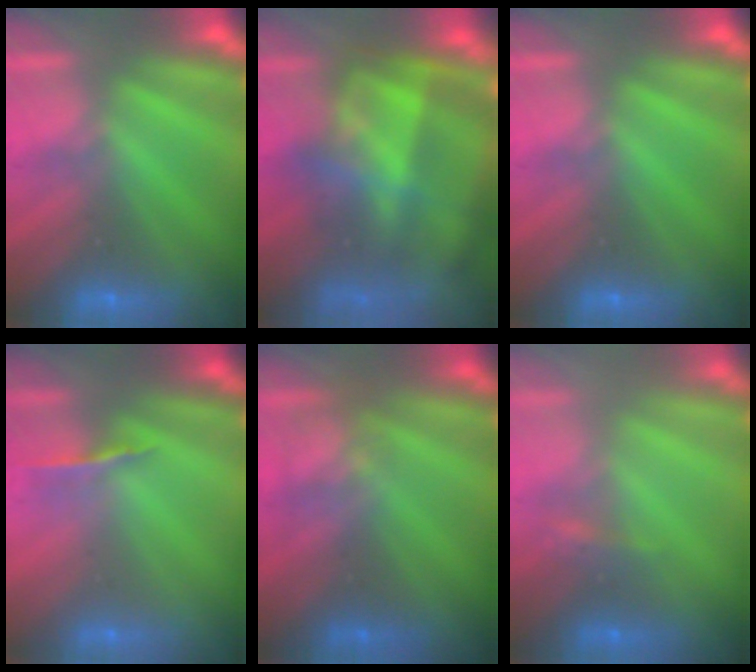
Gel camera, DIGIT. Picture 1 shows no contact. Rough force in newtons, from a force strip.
{"total": 7.8}
{"total": 0.0}
{"total": 1.0}
{"total": 2.4}
{"total": 2.2}